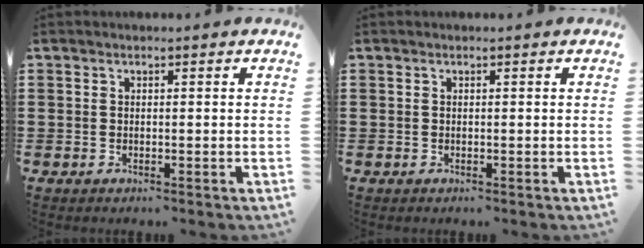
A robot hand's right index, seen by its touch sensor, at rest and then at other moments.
{"total": 0.0}